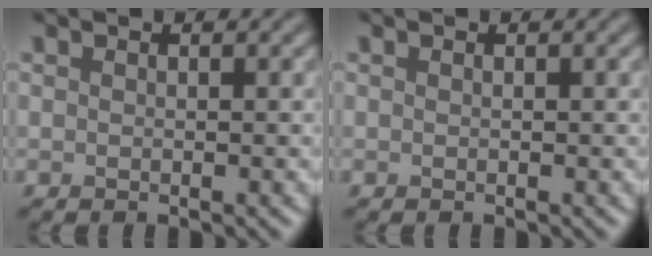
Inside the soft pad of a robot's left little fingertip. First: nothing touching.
{"total": 0.0}